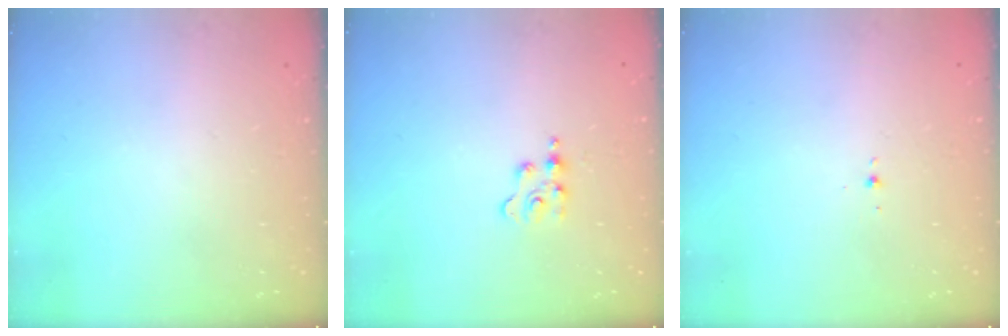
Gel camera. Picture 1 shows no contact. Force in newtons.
{"total": 3.0, "press": 3.0, "slide": 0.5}
{"total": 1.9, "press": 1.8, "slide": 0.7}